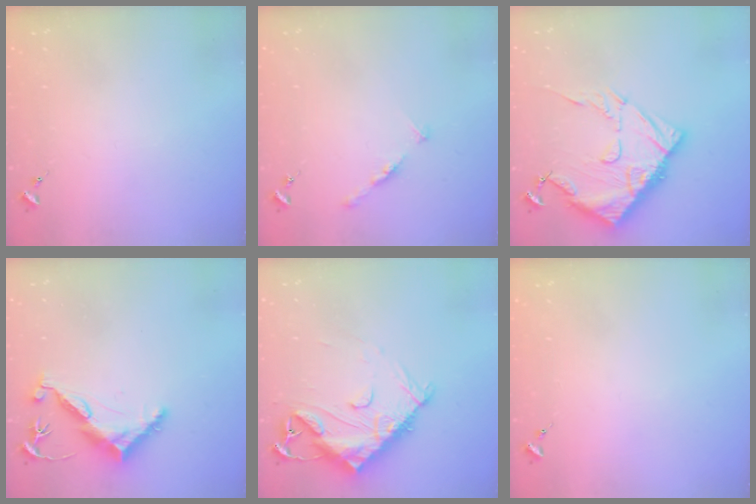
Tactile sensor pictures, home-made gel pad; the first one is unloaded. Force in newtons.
{"total": 4.8, "press": 4.7, "slide": 0.5}
{"total": 18.0, "press": 17.9, "slide": 1.9}
{"total": 11.7, "press": 11.7, "slide": 1.0}
{"total": 14.6, "press": 14.5, "slide": 1.1}
{"total": 0.0}